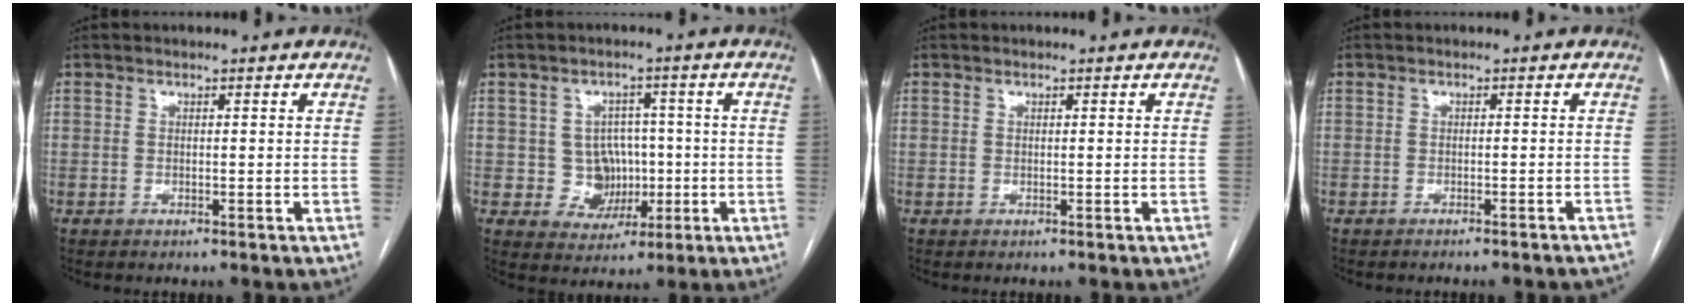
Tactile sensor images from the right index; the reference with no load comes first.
{"total": 6.0, "force": [-0.4, 5.6, 2.0], "torque": [-0.024, 0.017, 0.004]}
{"total": 0.0}
{"total": 5.8, "force": [-5.5, 0.8, 1.6], "torque": [-0.010, 0.001, -0.060]}